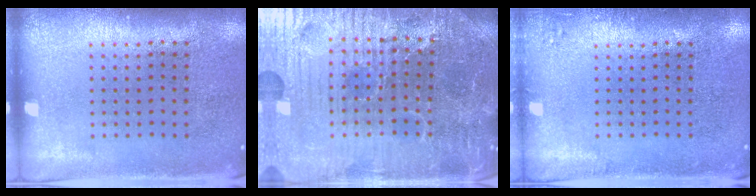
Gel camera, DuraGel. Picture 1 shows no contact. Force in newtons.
{"total": 5.6, "press": 5.3, "slide": 1.6}
{"total": 1.0, "press": 1.0, "slide": 0.3}